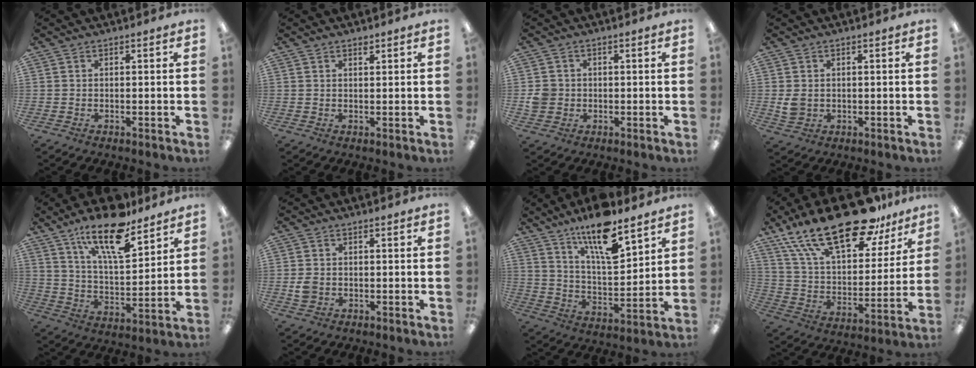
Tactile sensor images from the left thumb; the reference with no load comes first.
{"total": 1.2, "force": [1.0, 0.4, 0.5], "torque": [-0.003, -0.003, 0.017]}
{"total": 3.8, "force": [-0.2, 3.7, 0.9], "torque": [-0.012, 0.006, -0.003]}
{"total": 3.7, "force": [0.5, 3.1, 2.0], "torque": [-0.022, -0.001, 0.009]}
{"total": 18.5, "force": [12.8, 6.3, 11.8], "torque": [-0.196, -0.072, 0.214]}
{"total": 3.0, "force": [-0.4, 2.4, 1.7], "torque": [-0.023, 0.003, -0.008]}
{"total": 16.2, "force": [11.7, 4.6, 10.2], "torque": [-0.177, -0.065, 0.194]}
{"total": 26.4, "force": [18.1, 10.4, 16.1], "torque": [-0.279, -0.109, 0.309]}